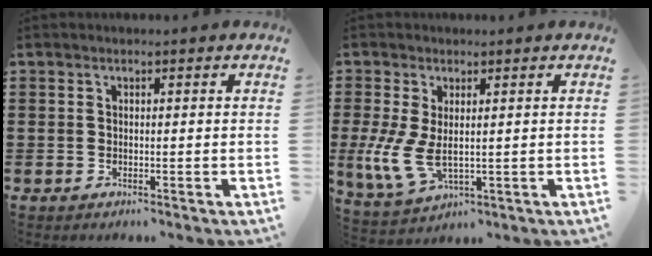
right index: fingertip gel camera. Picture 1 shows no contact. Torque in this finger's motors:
{"motor_torque": [1.92, 0.22, 0.81, 0.21]}